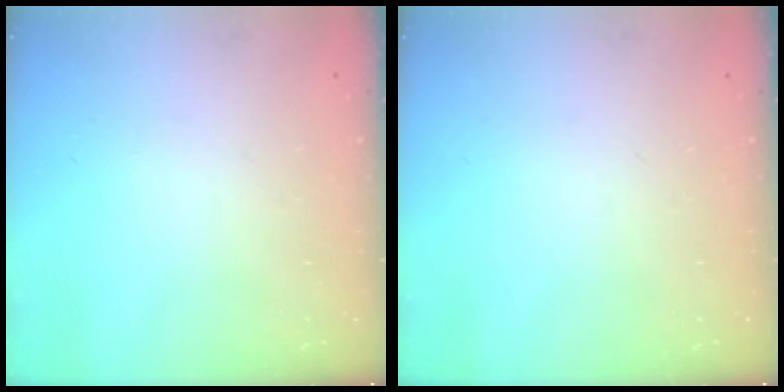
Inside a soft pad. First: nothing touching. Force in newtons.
{"total": 0.0}